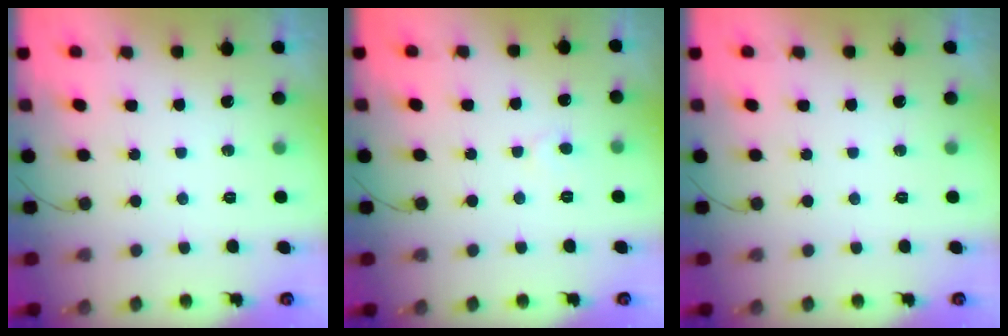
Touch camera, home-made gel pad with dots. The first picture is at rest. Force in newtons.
{"total": 3.6, "press": 3.6, "slide": 0.4}
{"total": 0.0}